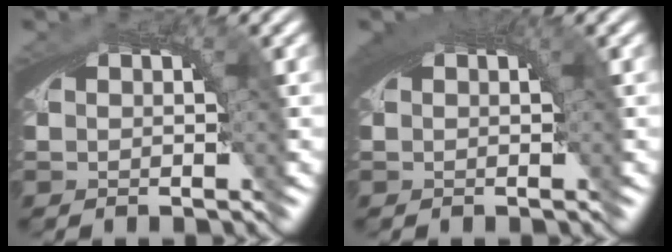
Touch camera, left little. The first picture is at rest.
{"total": 2.1, "force": [0.9, 0.4, 1.8], "torque": [-0.020, 0.007, 0.013]}